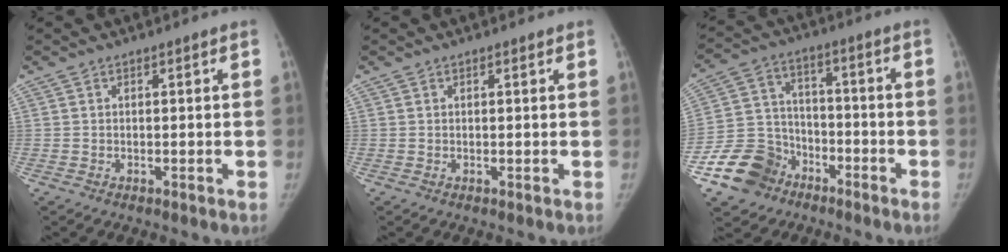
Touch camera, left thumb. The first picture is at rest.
{"total": 0.5, "force": [0.3, 0.1, 0.4], "torque": [-0.006, 0.001, 0.003]}
{"total": 12.5, "force": [-7.6, 9.5, 3.0], "torque": [-0.031, 0.063, -0.138]}